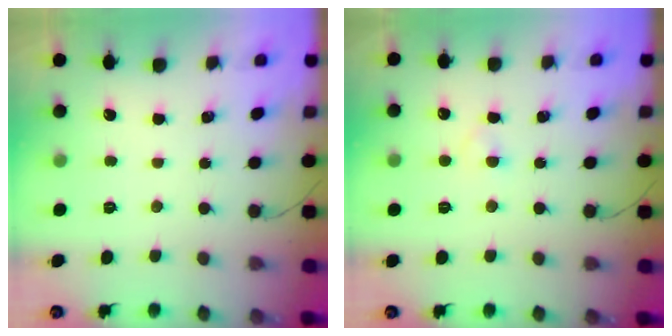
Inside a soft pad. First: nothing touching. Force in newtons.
{"total": 1.8, "press": 1.6, "slide": 0.9}